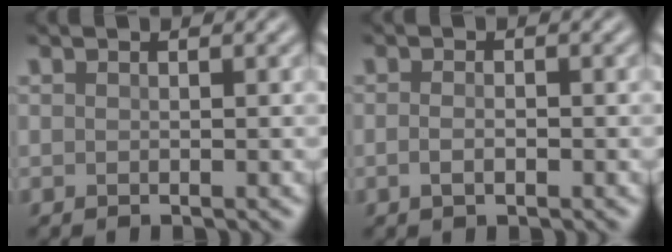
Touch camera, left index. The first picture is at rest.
{"total": 1.2, "force": [-0.4, 0.5, 1.0], "torque": [-0.022, -0.001, -0.011]}